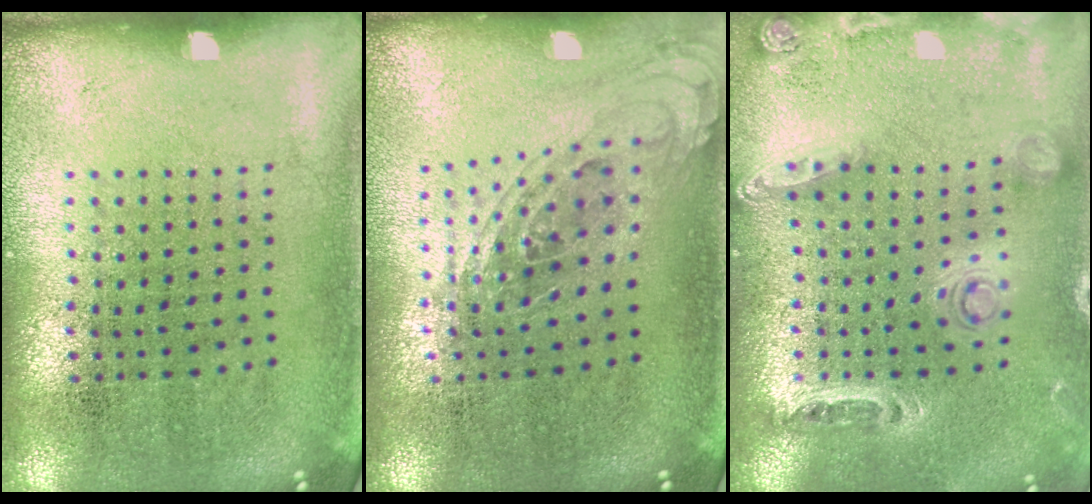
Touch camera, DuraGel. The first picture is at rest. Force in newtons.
{"total": 0.8, "press": 0.7, "slide": 0.3}
{"total": 1.4, "press": 1.4, "slide": 0.3}